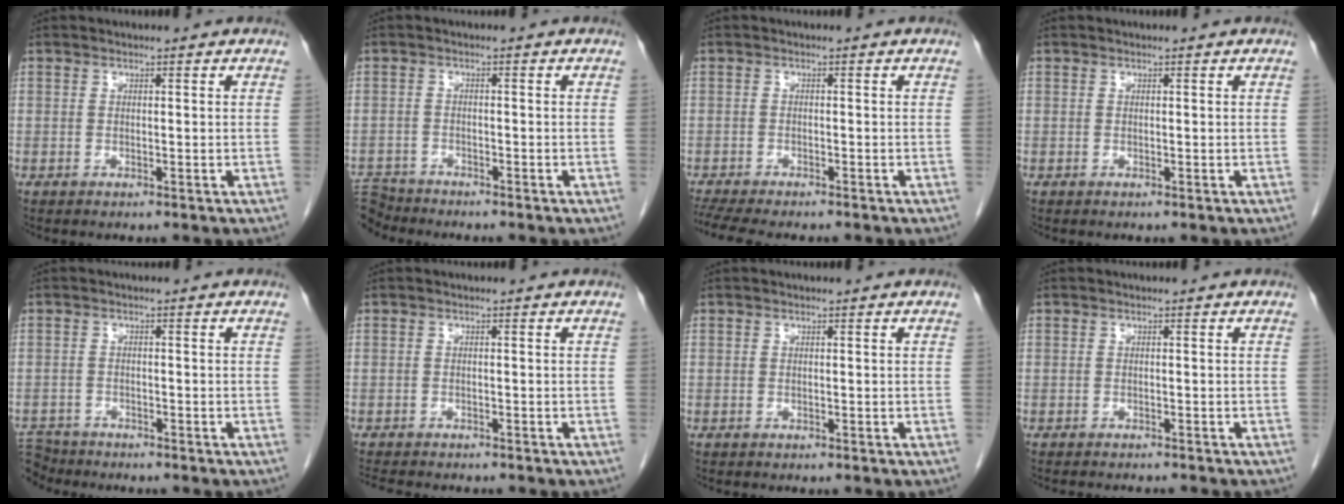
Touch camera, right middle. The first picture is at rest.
{"total": 4.8, "force": [-4.7, 0.6, -0.4], "torque": [0.010, -0.007, -0.091]}
{"total": 9.2, "force": [-8.0, 1.7, 4.3], "torque": [-0.071, -0.008, -0.120]}
{"total": 0.0}
{"total": 5.0, "force": [-4.8, 1.6, 0.0], "torque": [-0.002, -0.006, -0.090]}
{"total": 6.3, "force": [-5.6, 1.5, 2.5], "torque": [-0.038, -0.008, -0.081]}
{"total": 0.0}
{"total": 4.7, "force": [-4.4, 0.6, 1.5], "torque": [-0.014, -0.006, -0.055]}